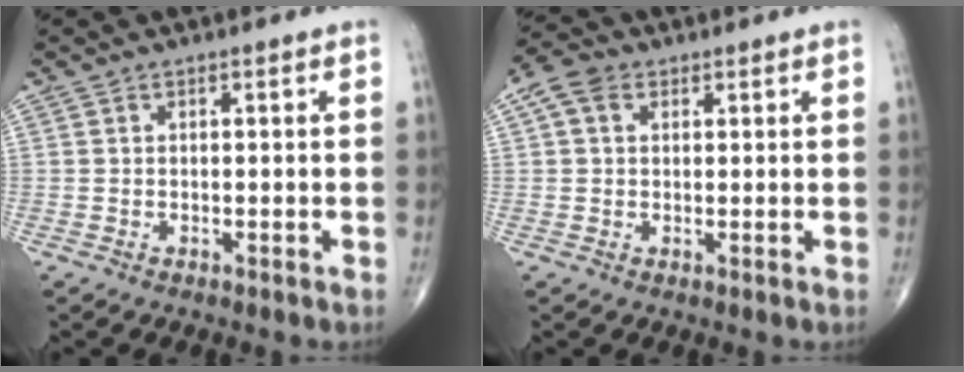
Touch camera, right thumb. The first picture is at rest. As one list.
[{"total": 4.7, "force": [1.7, 3.4, 2.8], "torque": [-0.052, 0.015, 0.030]}]